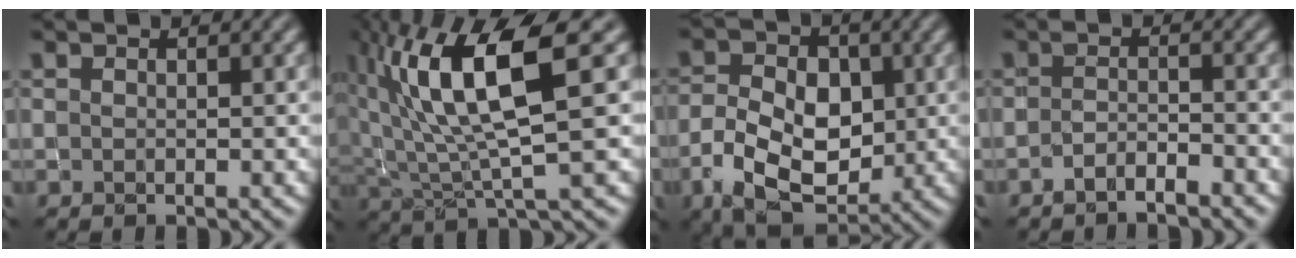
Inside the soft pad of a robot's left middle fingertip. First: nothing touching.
{"total": 10.0, "force": [3.8, 2.7, 8.8], "torque": [-0.167, 0.006, 0.076]}
{"total": 7.4, "force": [-1.8, 5.1, 5.0], "torque": [-0.096, -0.003, -0.034]}
{"total": 2.0, "force": [-1.8, 0.3, 0.8], "torque": [-0.014, 0.001, -0.035]}